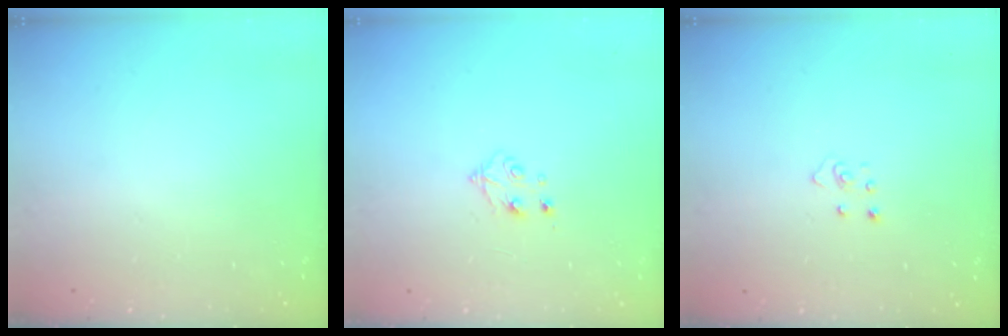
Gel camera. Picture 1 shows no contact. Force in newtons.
{"total": 4.2, "press": 4.1, "slide": 0.8}
{"total": 2.5, "press": 2.4, "slide": 0.3}